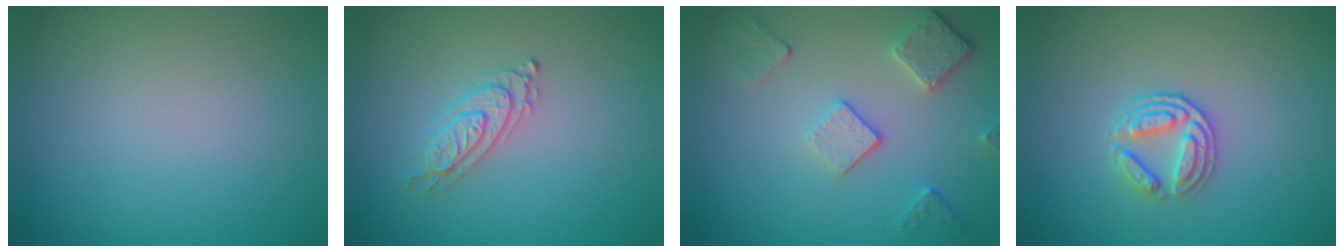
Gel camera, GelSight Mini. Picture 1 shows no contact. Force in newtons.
{"total": 2.3, "press": 2.1, "slide": 0.9}
{"total": 3.6, "press": 3.0, "slide": 2.1}
{"total": 2.9, "press": 2.5, "slide": 1.6}